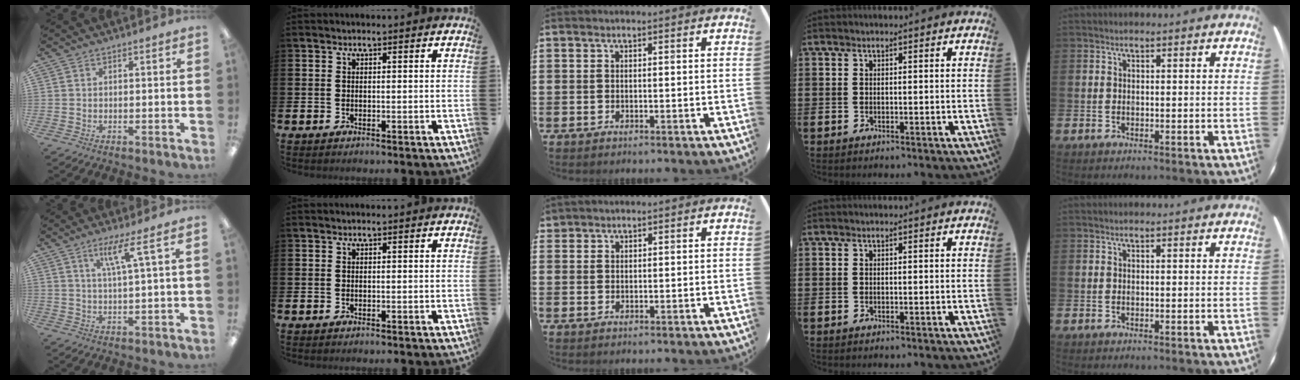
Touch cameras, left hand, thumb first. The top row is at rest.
{"thumb": {"total": 6.4, "force": [3.0, 0.2, 5.6], "torque": [-0.119, -0.001, 0.047]}, "middle": {"total": 0.9, "force": [0.9, 0.2, -0.2], "torque": [0.004, 0.003, 0.017]}}